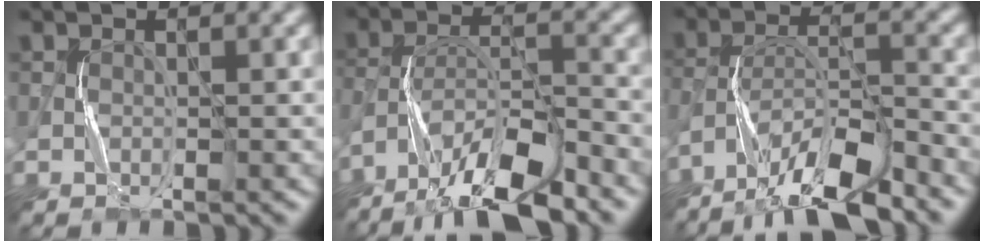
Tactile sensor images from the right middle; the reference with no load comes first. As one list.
[{"total": 10.6, "force": [-8.3, 2.4, 6.2], "torque": [-0.108, 0.003, -0.147]}, {"total": 9.6, "force": [-7.8, 2.0, 5.3], "torque": [-0.095, 0.009, -0.141]}]